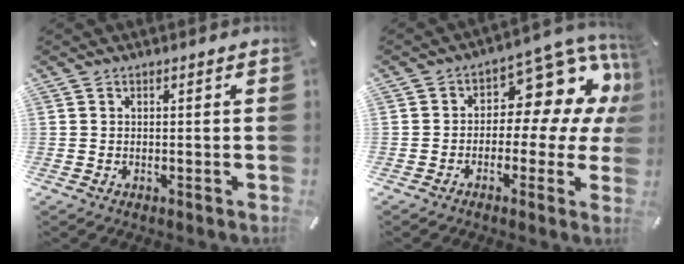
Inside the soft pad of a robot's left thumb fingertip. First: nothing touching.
{"total": 11.8, "force": [4.7, 6.7, 8.6], "torque": [-0.109, -0.048, 0.075]}